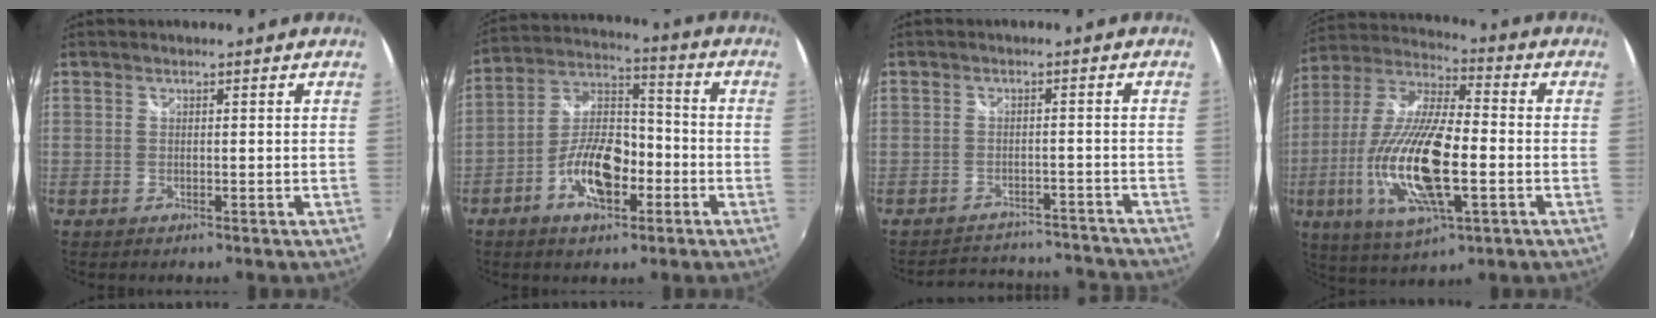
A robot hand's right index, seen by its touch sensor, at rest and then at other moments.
{"total": 12.2, "force": [-5.2, 6.0, 9.3], "torque": [-0.182, 0.017, -0.089]}
{"total": 12.7, "force": [-11.6, 4.5, 2.4], "torque": [-0.053, 0.031, -0.139]}
{"total": 20.4, "force": [-5.0, 6.5, 18.7], "torque": [-0.377, -0.023, -0.092]}